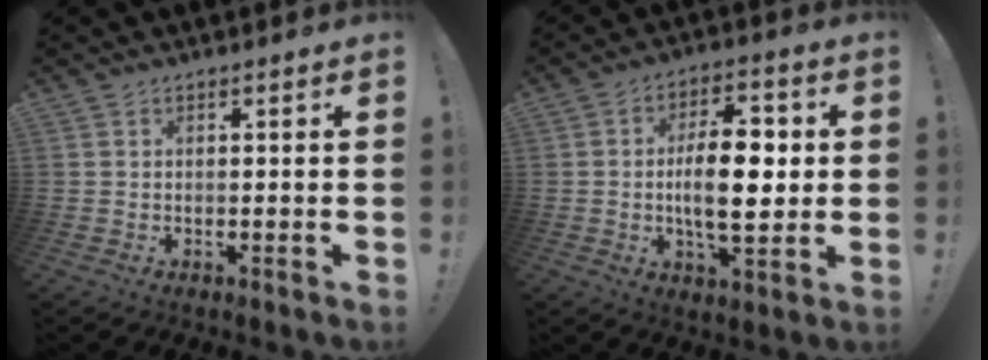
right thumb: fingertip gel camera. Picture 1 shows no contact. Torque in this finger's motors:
{"motor_torque": [1.41, 2.48, 1.00, -0.64, 0.08]}